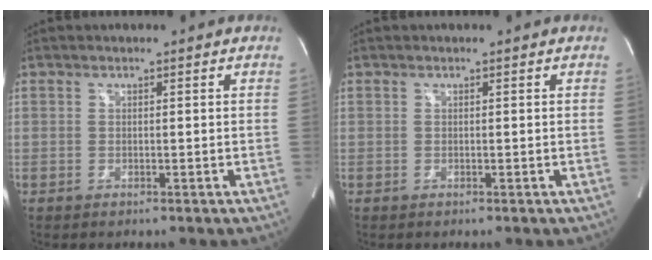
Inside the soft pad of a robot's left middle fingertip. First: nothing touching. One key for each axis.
{"total": 0.0}